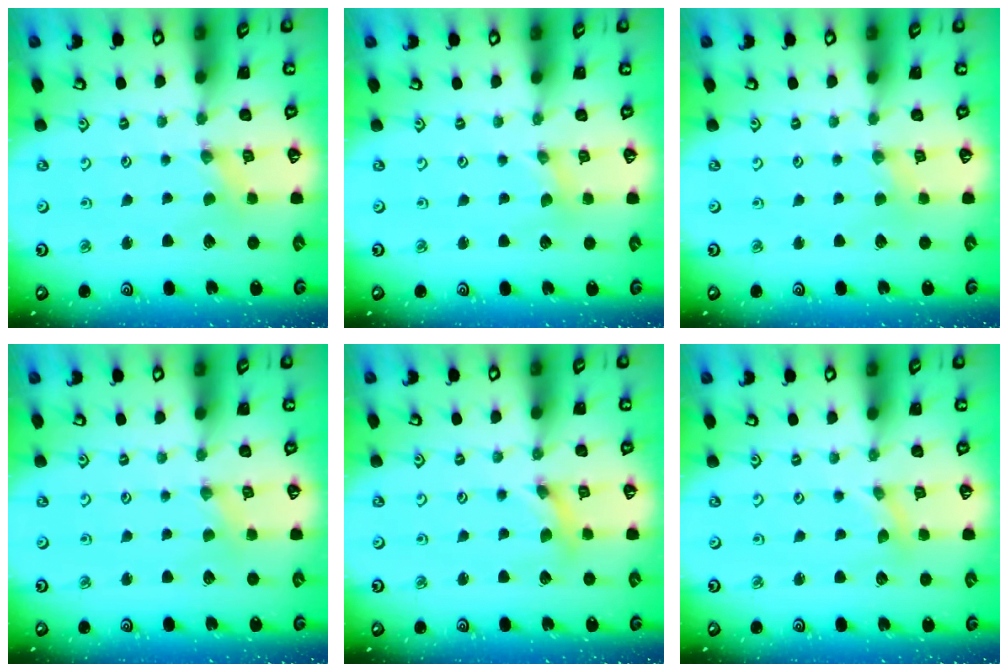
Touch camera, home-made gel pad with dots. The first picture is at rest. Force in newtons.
{"total": 0.0}
{"total": 1.8, "press": 1.8, "slide": 0.3}
{"total": 1.4, "press": 1.4, "slide": 0.3}
{"total": 2.7, "press": 2.7, "slide": 0.2}
{"total": 0.8, "press": 0.8, "slide": 0.0}